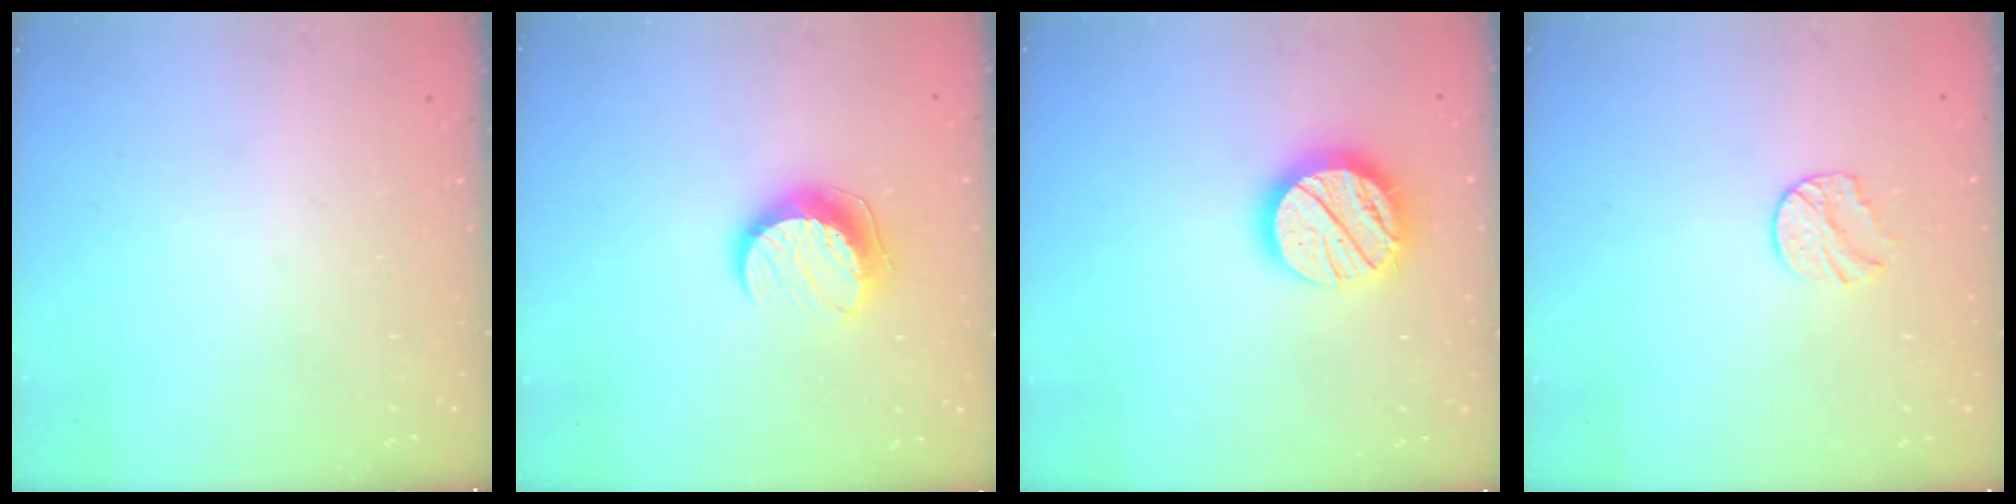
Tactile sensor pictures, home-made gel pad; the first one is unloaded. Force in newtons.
{"total": 10.4, "press": 10.4, "slide": 0.2}
{"total": 16.9, "press": 16.9, "slide": 1.3}
{"total": 6.4, "press": 6.3, "slide": 0.6}